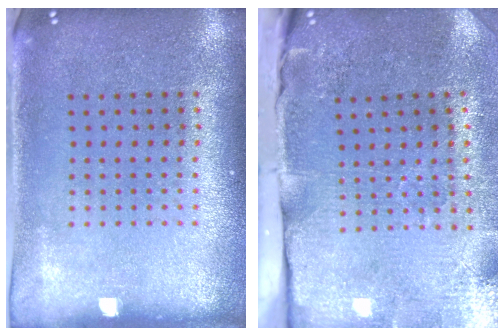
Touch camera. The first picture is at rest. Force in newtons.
{"total": 4.8, "press": 3.9, "slide": 2.8}